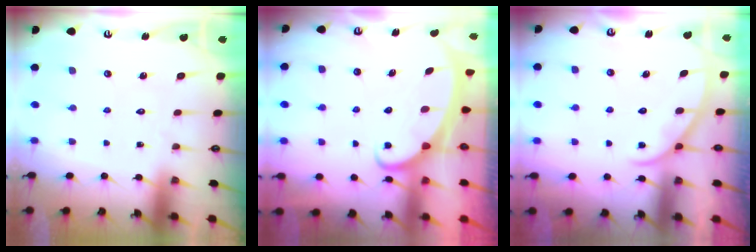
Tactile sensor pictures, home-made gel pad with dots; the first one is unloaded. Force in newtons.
{"total": 2.1, "press": 2.1, "slide": 0.3}
{"total": 1.6, "press": 1.6, "slide": 0.3}